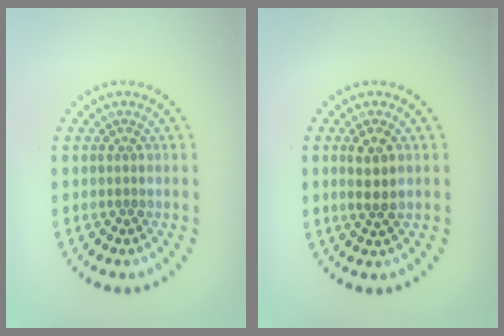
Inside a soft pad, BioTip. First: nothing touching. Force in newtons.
{"total": 2.3, "press": 2.2, "slide": 0.8}